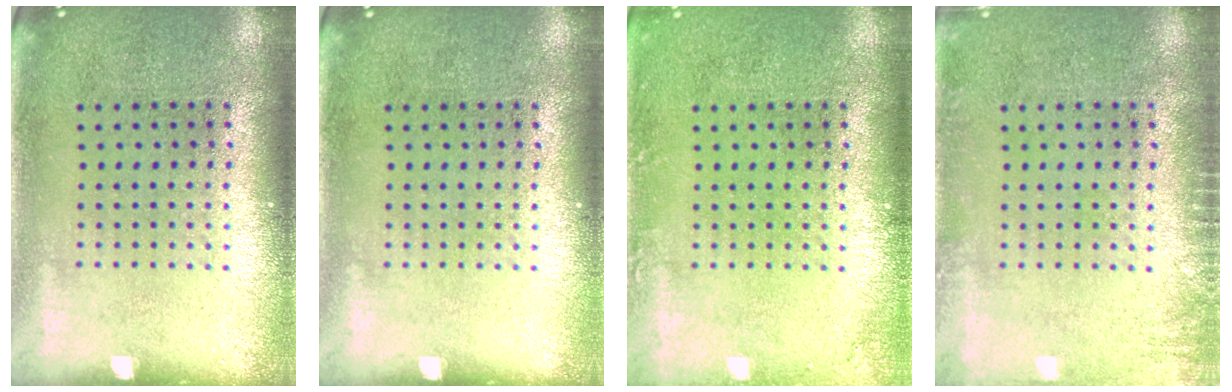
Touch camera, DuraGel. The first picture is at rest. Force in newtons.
{"total": 0.0}
{"total": 1.0, "press": 1.0, "slide": 0.2}
{"total": 1.4, "press": 1.4, "slide": 0.3}